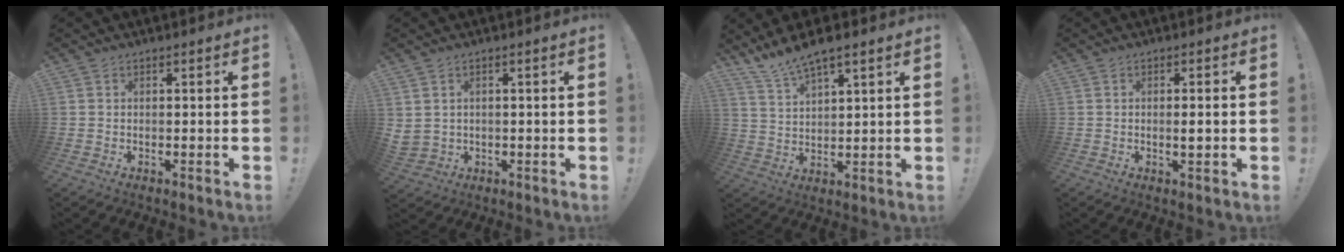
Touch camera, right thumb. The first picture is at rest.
{"total": 2.8, "force": [1.7, 2.0, 0.9], "torque": [-0.029, -0.007, 0.033]}
{"total": 7.9, "force": [7.0, 1.1, 3.6], "torque": [-0.072, -0.040, 0.128]}
{"total": 2.3, "force": [-0.1, 0.0, 2.3], "torque": [-0.024, -0.008, -0.008]}